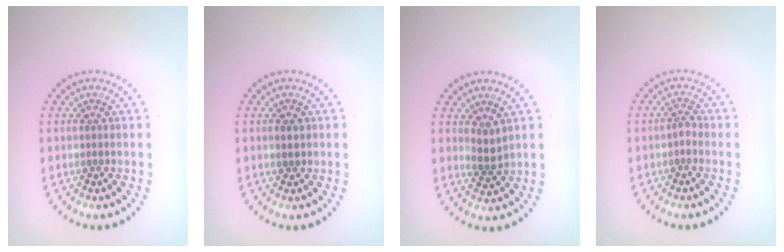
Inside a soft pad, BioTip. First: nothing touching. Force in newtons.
{"total": 1.1, "press": 1.1, "slide": 0.2}
{"total": 1.8, "press": 1.4, "slide": 1.1}
{"total": 0.9, "press": 0.7, "slide": 0.5}